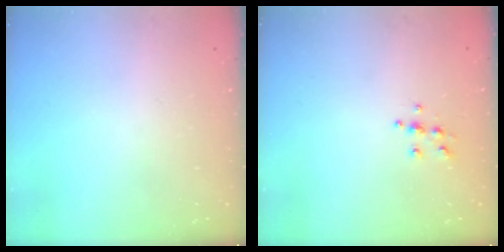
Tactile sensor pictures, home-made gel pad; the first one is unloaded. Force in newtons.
{"total": 5.6, "press": 5.6, "slide": 0.6}